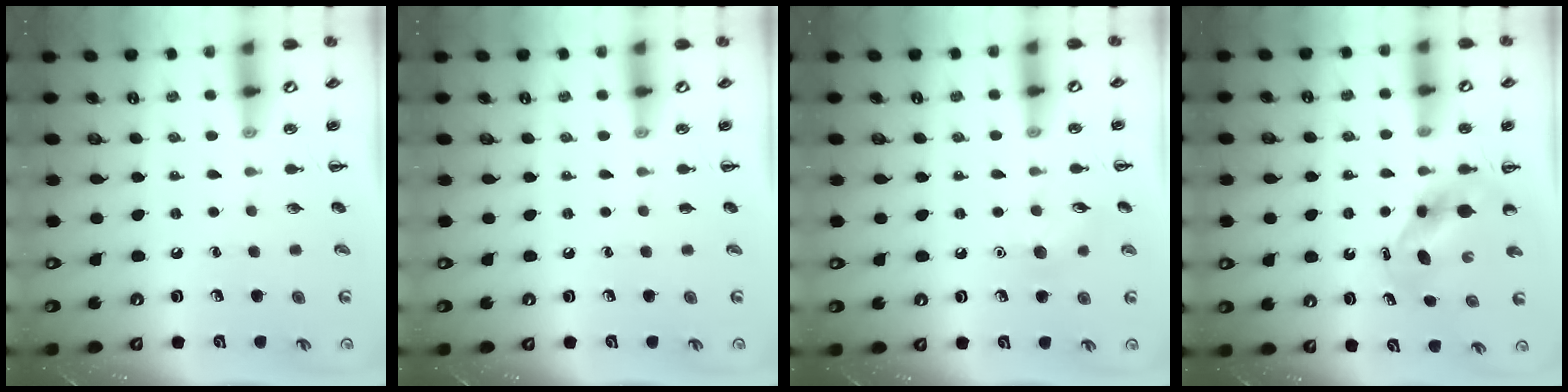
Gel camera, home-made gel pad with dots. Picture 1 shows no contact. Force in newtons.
{"total": 0.0}
{"total": 7.1, "press": 6.8, "slide": 1.9}
{"total": 6.2, "press": 6.1, "slide": 1.0}